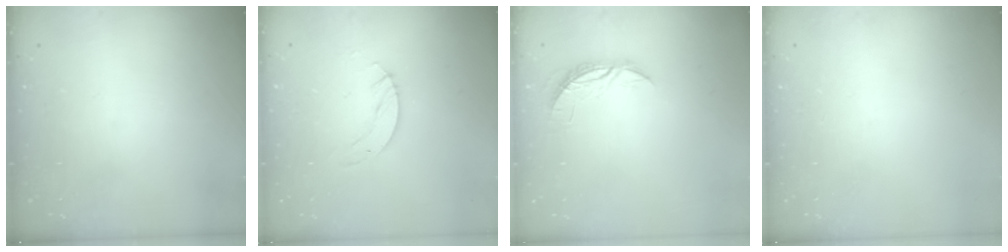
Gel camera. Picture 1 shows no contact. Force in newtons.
{"total": 3.0, "press": 3.0, "slide": 0.2}
{"total": 5.2, "press": 5.2, "slide": 0.3}
{"total": 0.0}